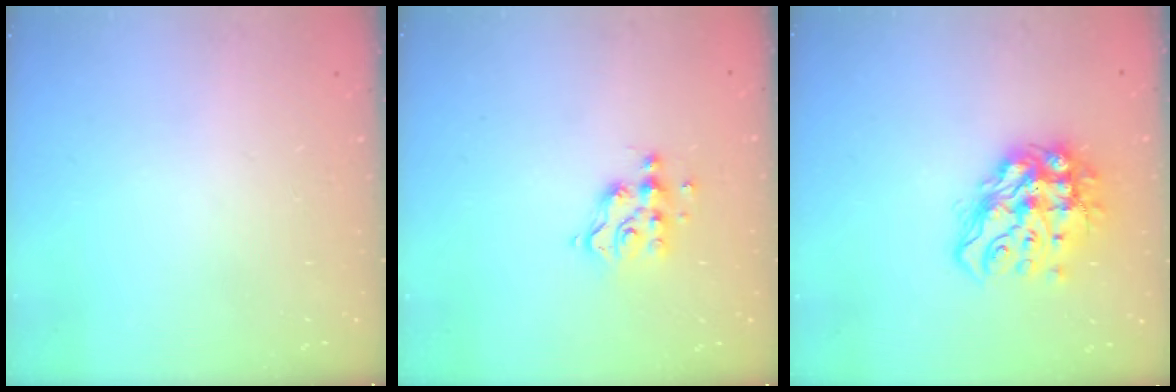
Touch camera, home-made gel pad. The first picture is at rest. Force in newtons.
{"total": 7.5, "press": 7.5, "slide": 0.6}
{"total": 16.3, "press": 16.2, "slide": 1.9}